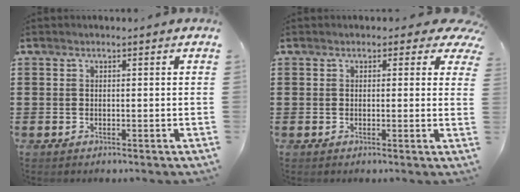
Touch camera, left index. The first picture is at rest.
{"total": 1.8, "force": [1.0, 1.1, 1.1], "torque": [-0.009, 0.002, 0.014]}